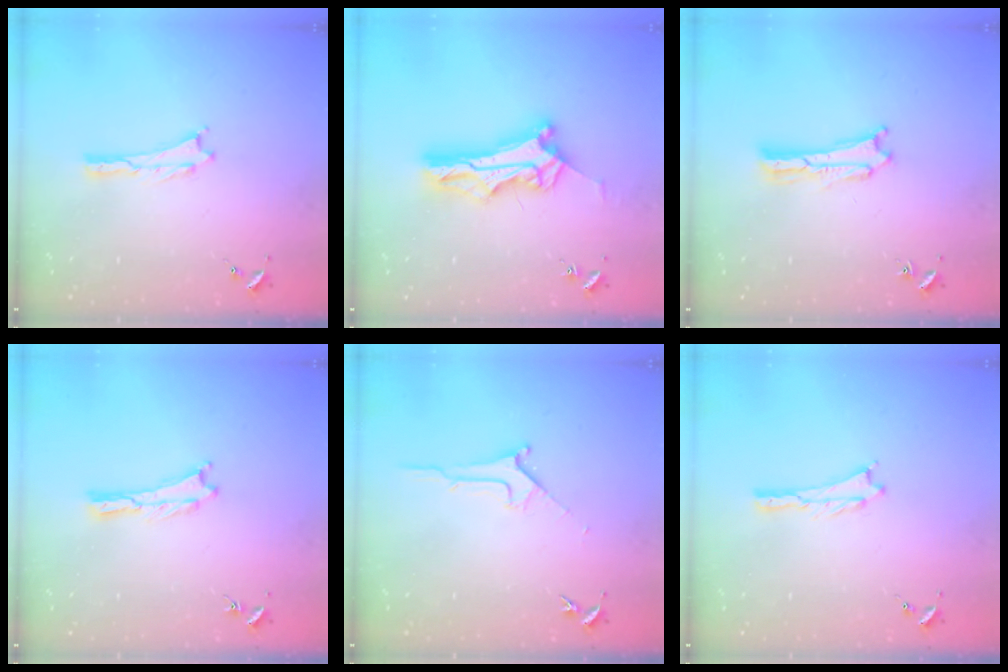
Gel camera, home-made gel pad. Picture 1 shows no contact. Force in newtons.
{"total": 9.9, "press": 9.9, "slide": 0.8}
{"total": 1.2, "press": 1.2, "slide": 0.2}
{"total": 0.0}
{"total": 1.8, "press": 1.7, "slide": 0.2}
{"total": 0.5, "press": 0.5, "slide": 0.2}